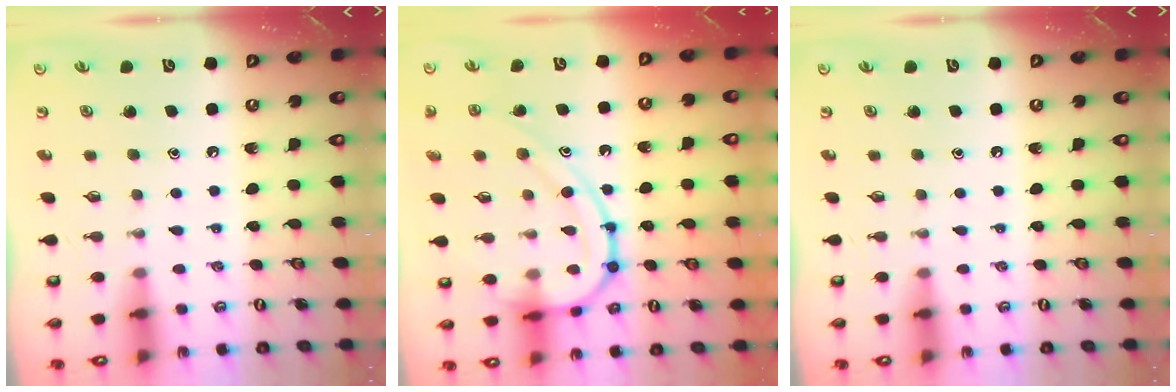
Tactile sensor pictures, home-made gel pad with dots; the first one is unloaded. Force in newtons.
{"total": 14.8, "press": 14.8, "slide": 0.6}
{"total": 0.0}